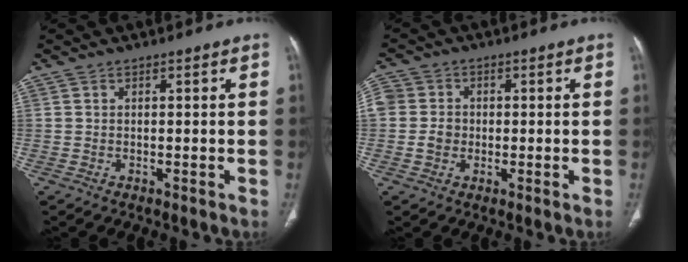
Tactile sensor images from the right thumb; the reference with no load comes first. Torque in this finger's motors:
{"motor_torque": [0.92, 0.74, 0.79, 0.00, 0.20]}